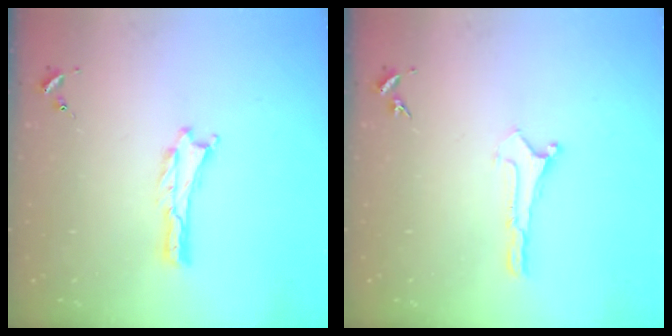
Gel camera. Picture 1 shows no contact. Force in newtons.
{"total": 0.0}